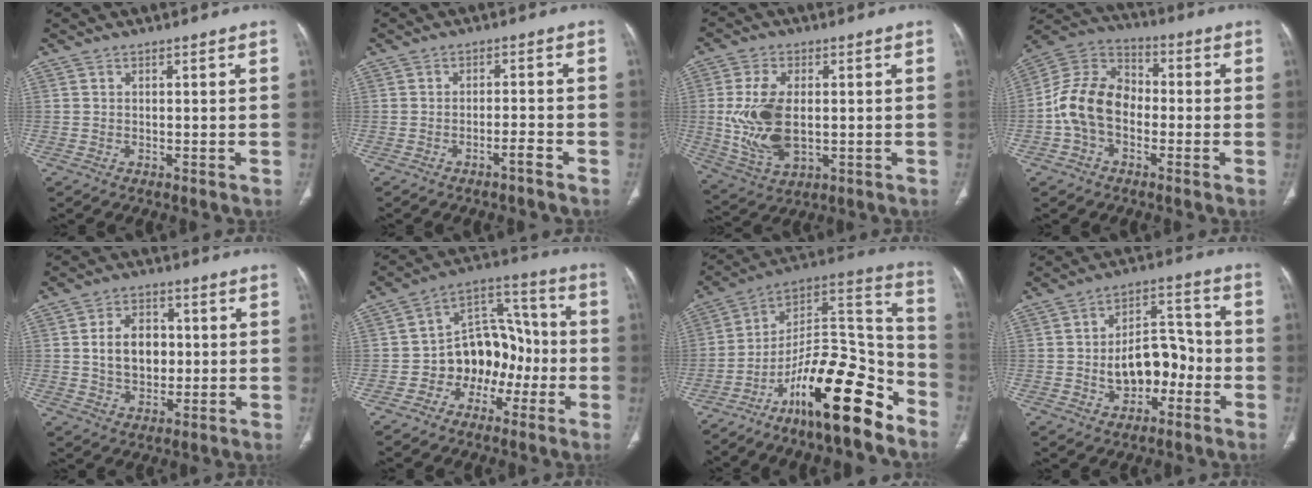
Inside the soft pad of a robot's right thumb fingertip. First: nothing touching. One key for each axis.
{"total": 2.6, "fx": -1.9, "fy": 0.2, "fz": 1.7, "tx": -0.037, "ty": 0.018, "tz": -0.030}
{"total": 12.8, "fx": -0.1, "fy": 7.2, "fz": 10.5, "tx": -0.215, "ty": -0.009, "tz": 0.013}
{"total": 12.7, "fx": -2.5, "fy": 9.1, "fz": 8.5, "tx": -0.151, "ty": 0.040, "tz": -0.057}
{"total": 9.2, "fx": 0.6, "fy": 6.7, "fz": 6.3, "tx": -0.076, "ty": 0.007, "tz": 0.012}
{"total": 13.9, "fx": -3.8, "fy": 10.3, "fz": 8.5, "tx": -0.079, "ty": 0.058, "tz": -0.069}
{"total": 22.7, "fx": -14.8, "fy": 6.7, "fz": 15.9, "tx": -0.237, "ty": 0.113, "tz": -0.242}
{"total": 11.5, "fx": -2.7, "fy": 7.5, "fz": 8.2, "tx": -0.090, "ty": 0.049, "tz": -0.042}